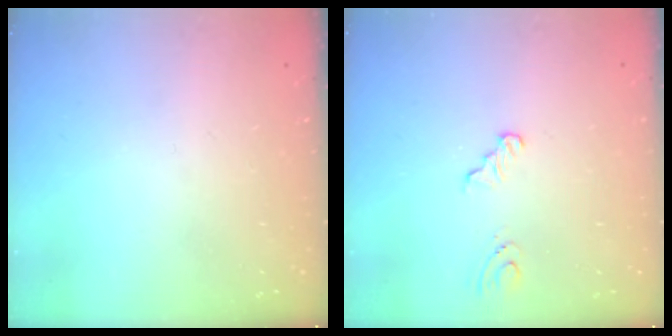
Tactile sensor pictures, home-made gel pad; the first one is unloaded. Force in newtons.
{"total": 3.1, "press": 2.8, "slide": 1.4}